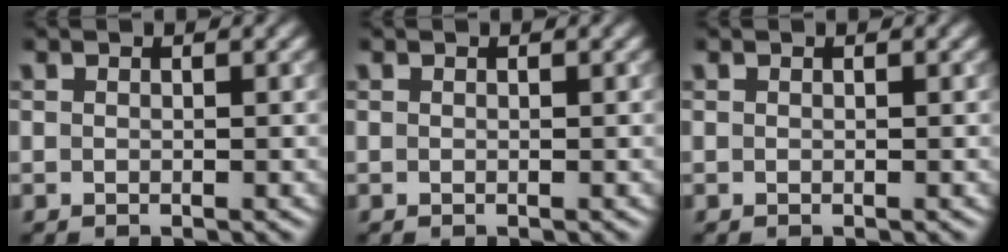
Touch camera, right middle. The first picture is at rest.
{"total": 0.0}
{"total": 0.0}